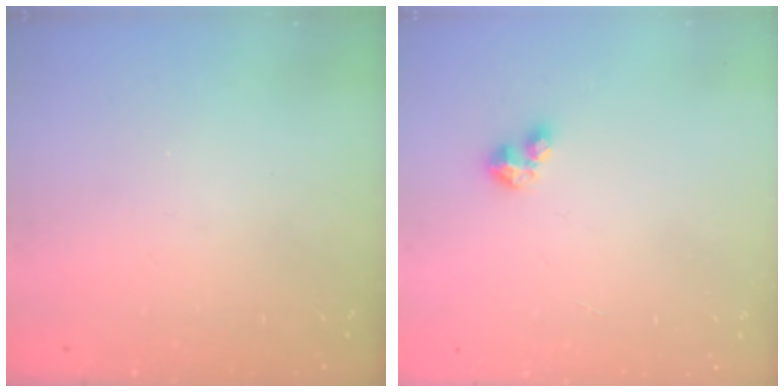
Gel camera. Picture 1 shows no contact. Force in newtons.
{"total": 2.9, "press": 2.9, "slide": 0.2}